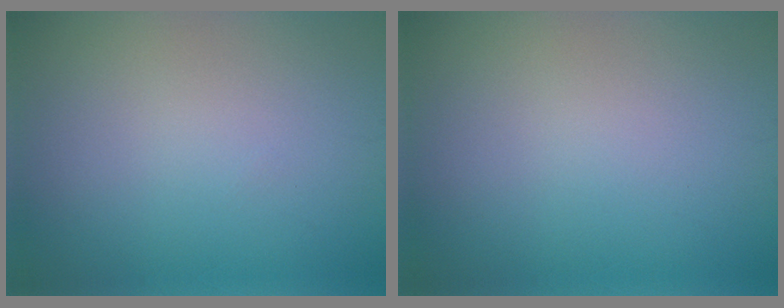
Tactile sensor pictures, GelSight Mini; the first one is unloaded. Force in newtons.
{"total": 0.0}